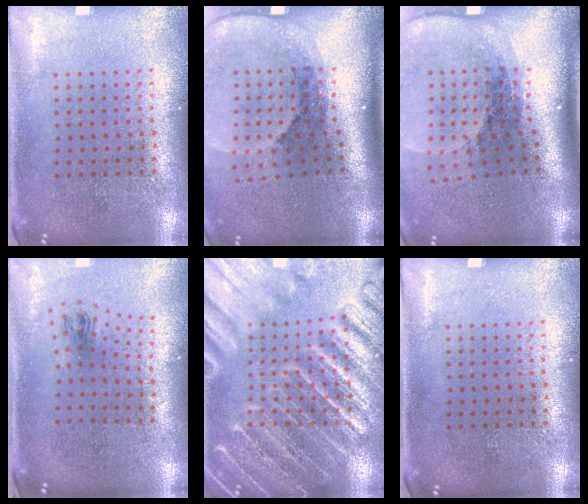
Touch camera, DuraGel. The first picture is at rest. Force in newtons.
{"total": 2.8, "press": 1.8, "slide": 2.1}
{"total": 2.6, "press": 1.9, "slide": 1.8}
{"total": 1.0, "press": 0.5, "slide": 0.9}
{"total": 6.2, "press": 6.1, "slide": 0.8}
{"total": 0.0}